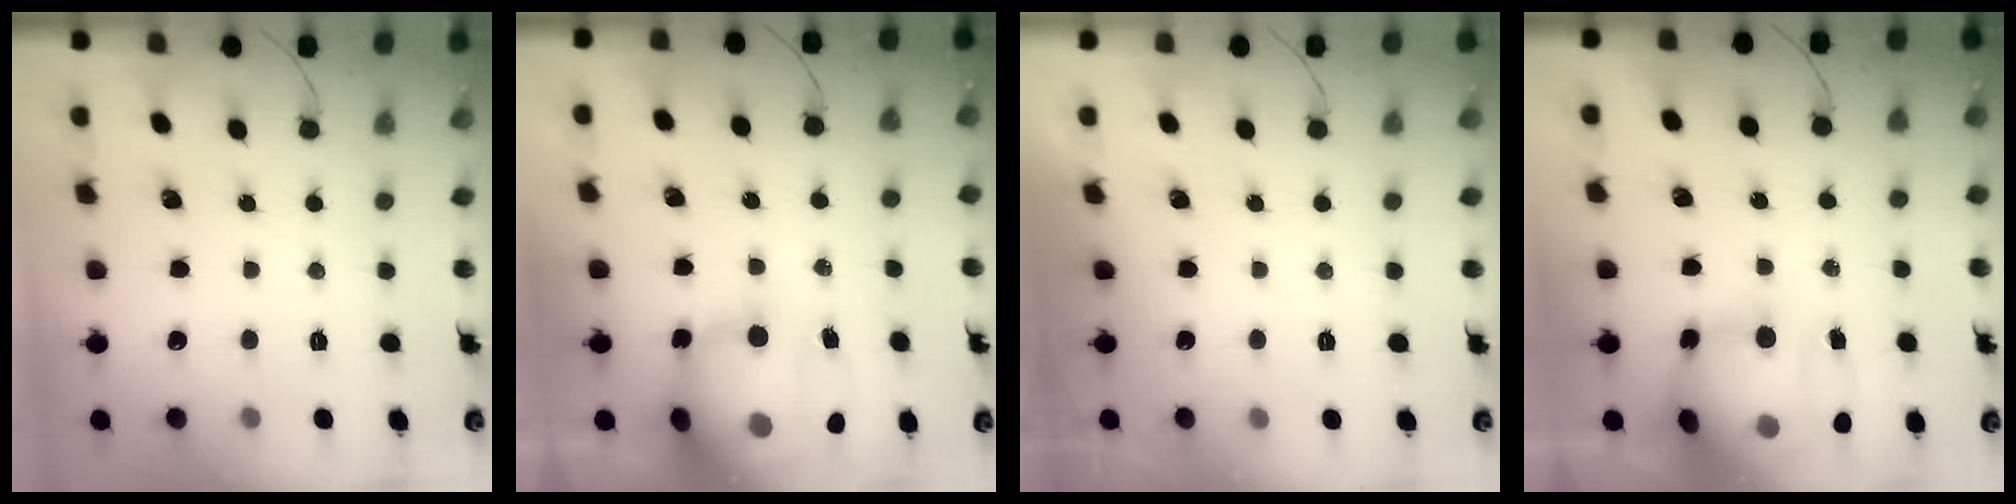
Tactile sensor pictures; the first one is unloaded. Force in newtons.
{"total": 18.7, "press": 18.2, "slide": 4.5}
{"total": 0.0}
{"total": 19.6, "press": 17.7, "slide": 8.5}